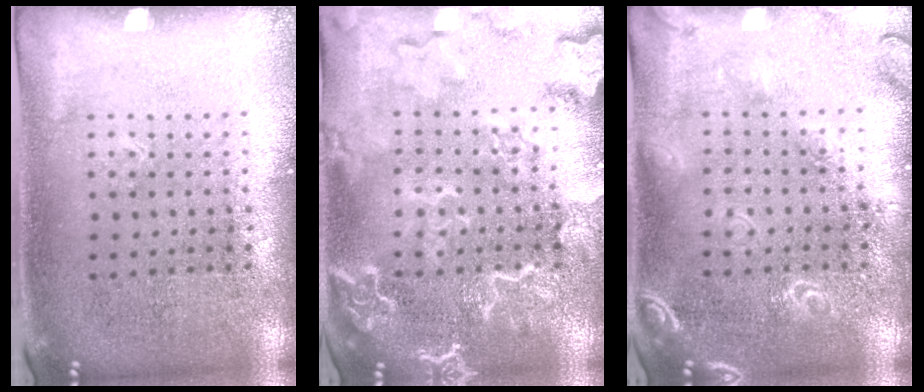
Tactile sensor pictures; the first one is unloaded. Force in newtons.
{"total": 4.6, "press": 4.5, "slide": 0.5}
{"total": 2.9, "press": 2.9, "slide": 0.4}